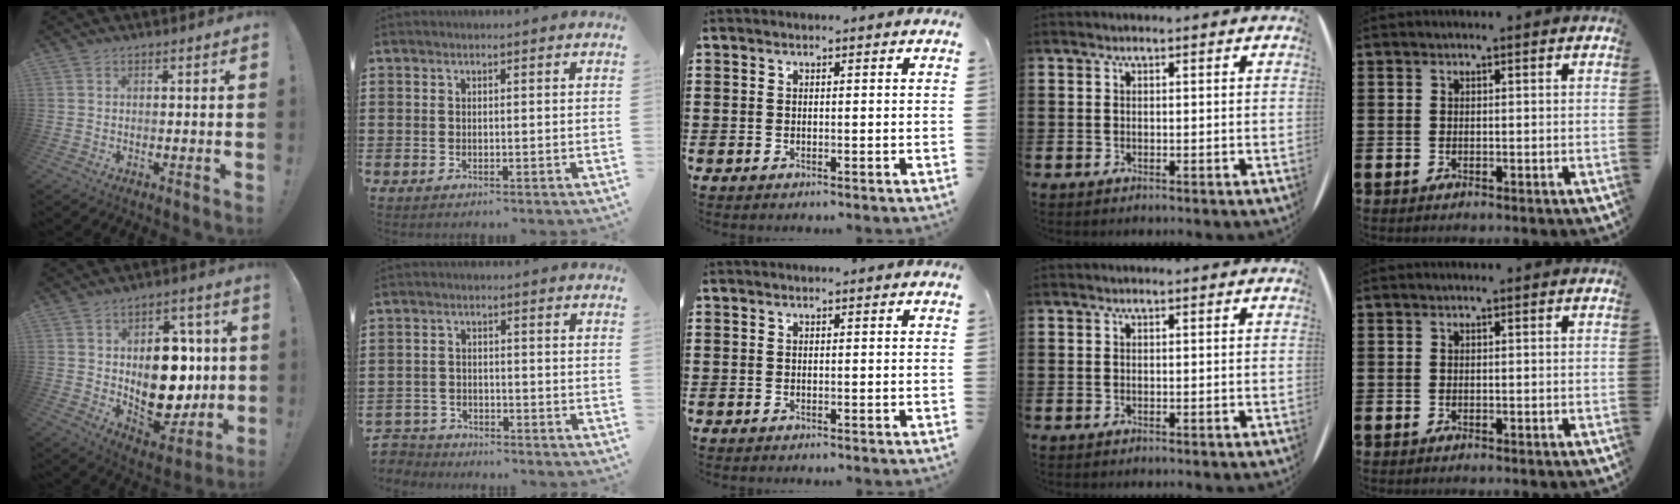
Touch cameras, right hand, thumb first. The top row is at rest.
{"thumb": {"total": 17.7, "force": [1.3, 12.4, 12.5], "torque": [-0.164, -0.011, 0.037]}, "index": {"total": 2.7, "force": [-2.6, 0.6, -0.3], "torque": [-0.004, 0.001, -0.058]}}